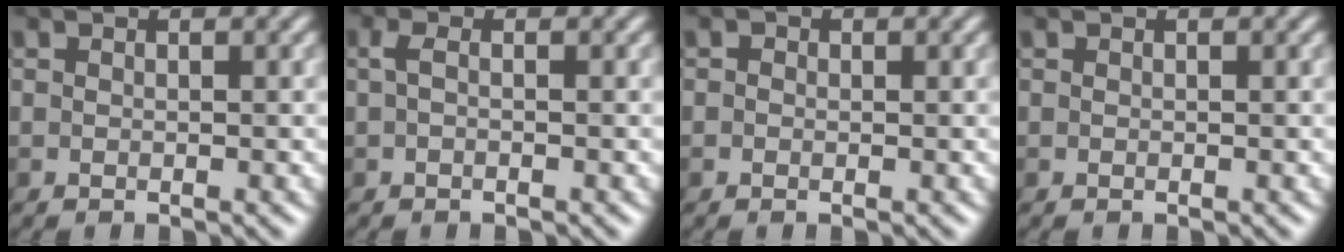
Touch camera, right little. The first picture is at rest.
{"total": 0.8, "force": [-0.1, 0.2, 0.7], "torque": [-0.017, 0.006, -0.002]}
{"total": 1.2, "force": [0.4, 0.9, 0.6], "torque": [0.000, 0.008, -0.007]}
{"total": 0.0}